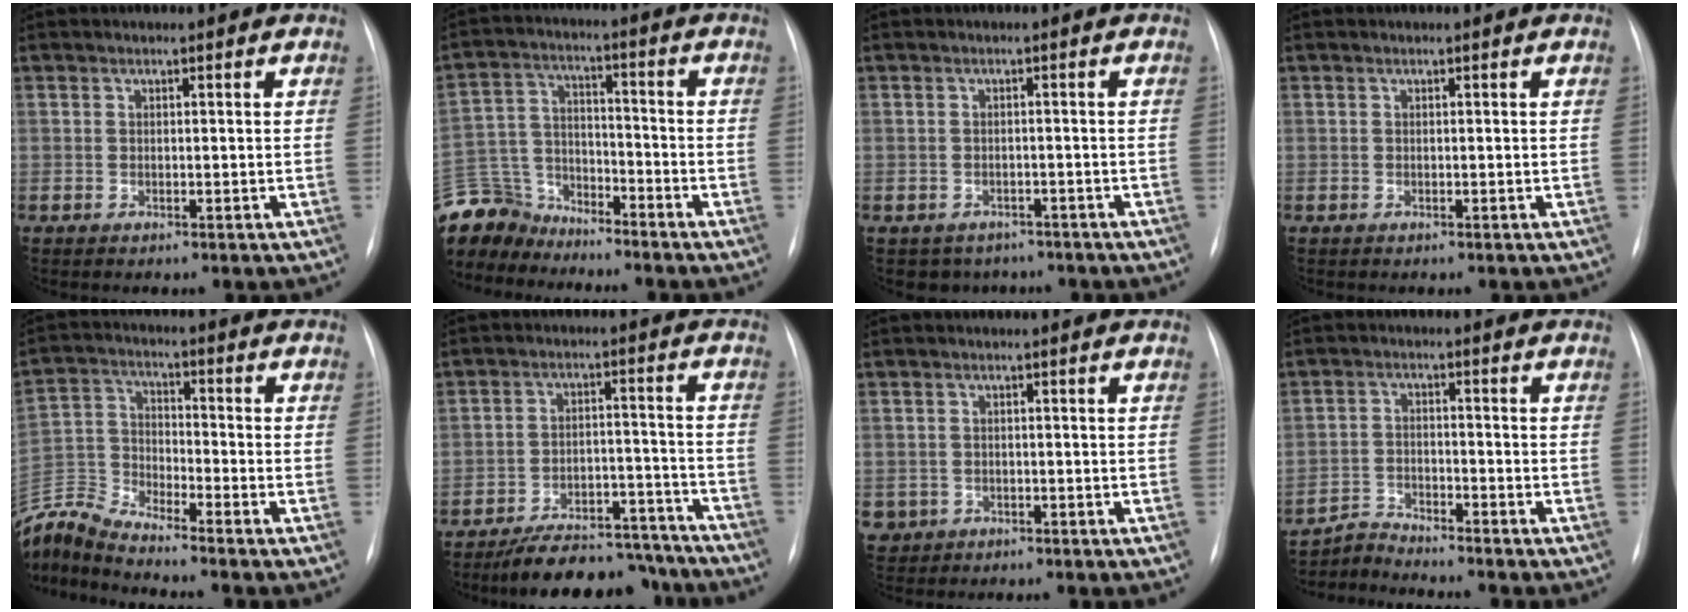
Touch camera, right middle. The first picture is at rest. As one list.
[{"total": 11.8, "force": [-11.1, 3.6, 1.4], "torque": [-0.041, 0.012, -0.216]}, {"total": 4.6, "force": [-3.6, 2.8, 0.1], "torque": [0.003, 0.012, -0.045]}, {"total": 0.0}, {"total": 9.5, "force": [-9.3, -1.3, 0.9], "torque": [-0.034, 0.008, -0.188]}, {"total": 14.3, "force": [-12.9, 4.6, 4.0], "torque": [-0.039, 0.033, -0.182]}, {"total": 3.0, "force": [-1.3, 2.7, 0.2], "torque": [-0.003, 0.004, -0.021]}, {"total": 4.2, "force": [-3.9, -0.9, -1.0], "torque": [0.013, -0.017, -0.073]}]